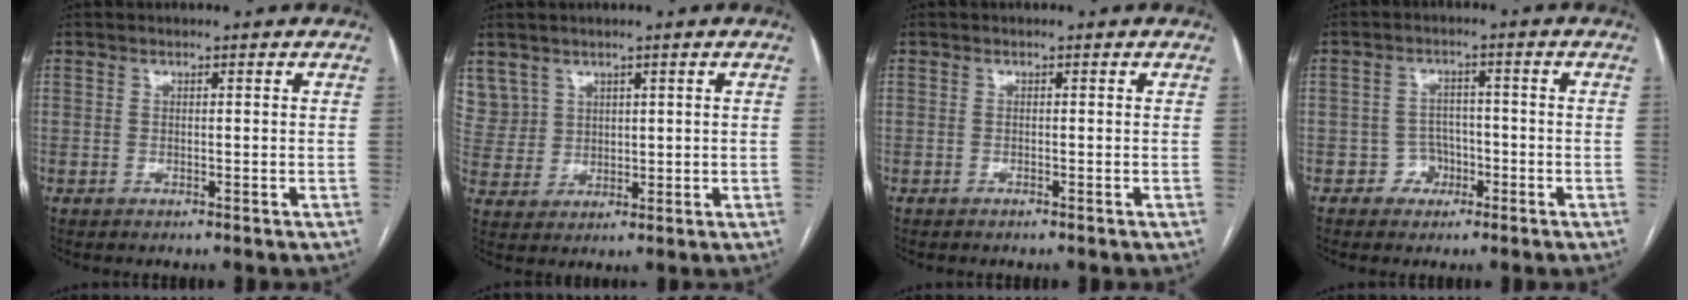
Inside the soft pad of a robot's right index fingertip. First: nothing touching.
{"total": 7.2, "force": [4.3, 5.8, 0.4], "torque": [-0.018, 0.018, 0.104]}
{"total": 0.0}
{"total": 3.4, "force": [-1.4, 3.1, 0.4], "torque": [0.002, 0.013, -0.020]}